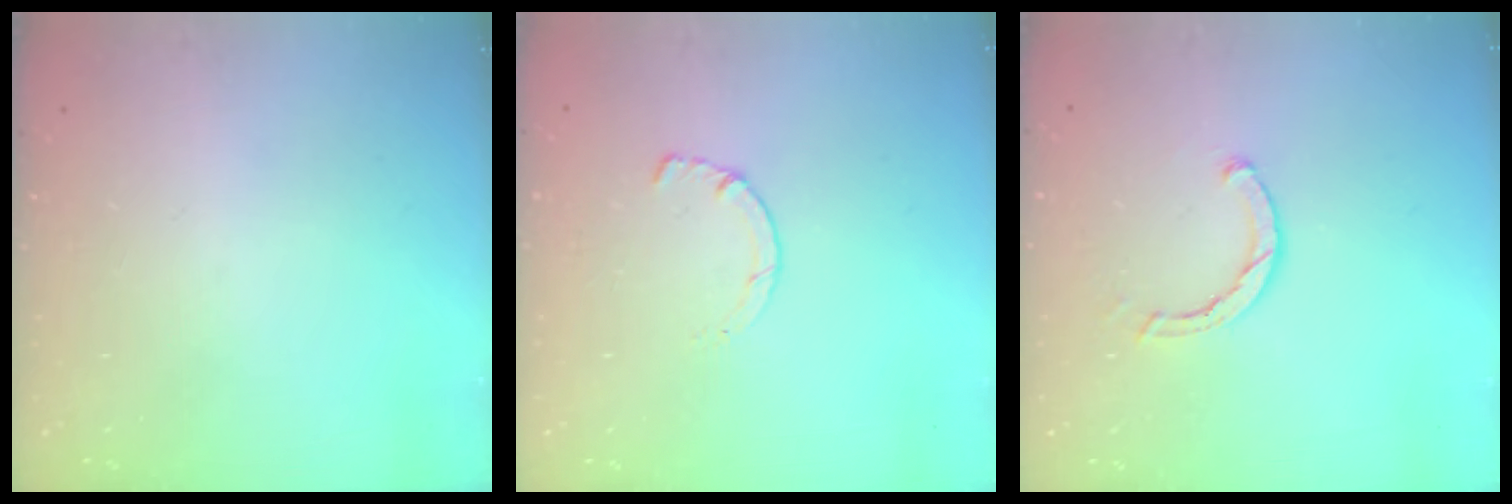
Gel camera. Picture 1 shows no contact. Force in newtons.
{"total": 1.4, "press": 1.4, "slide": 0.3}
{"total": 2.4, "press": 2.4, "slide": 0.1}